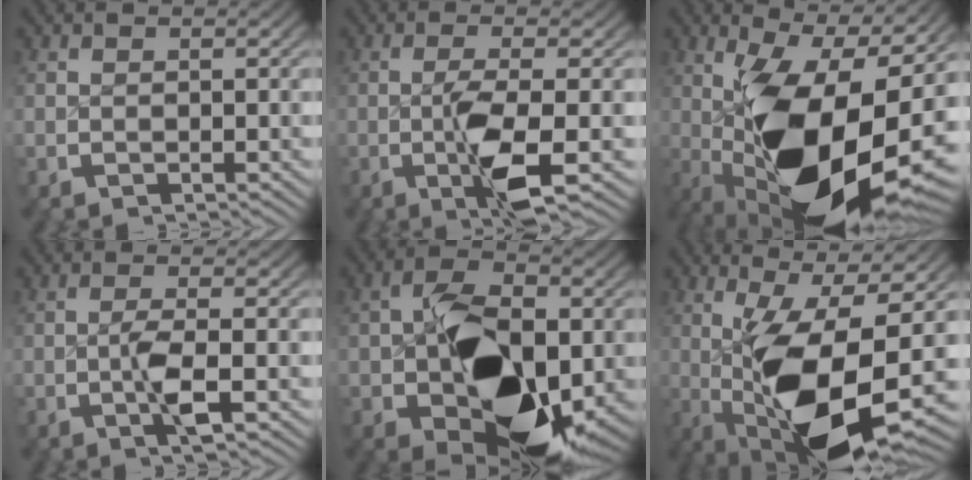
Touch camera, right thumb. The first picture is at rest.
{"total": 5.7, "force": [-1.1, 1.7, 5.3], "torque": [-0.102, -0.012, -0.015]}
{"total": 20.6, "force": [-2.5, 10.7, 17.4], "torque": [-0.310, -0.065, -0.002]}
{"total": 3.4, "force": [-0.7, 1.0, 3.1], "torque": [-0.061, -0.005, -0.014]}
{"total": 17.4, "force": [-2.8, 10.9, 13.3], "torque": [-0.237, -0.061, -0.018]}
{"total": 16.7, "force": [-1.7, 8.0, 14.6], "torque": [-0.270, -0.052, 0.003]}